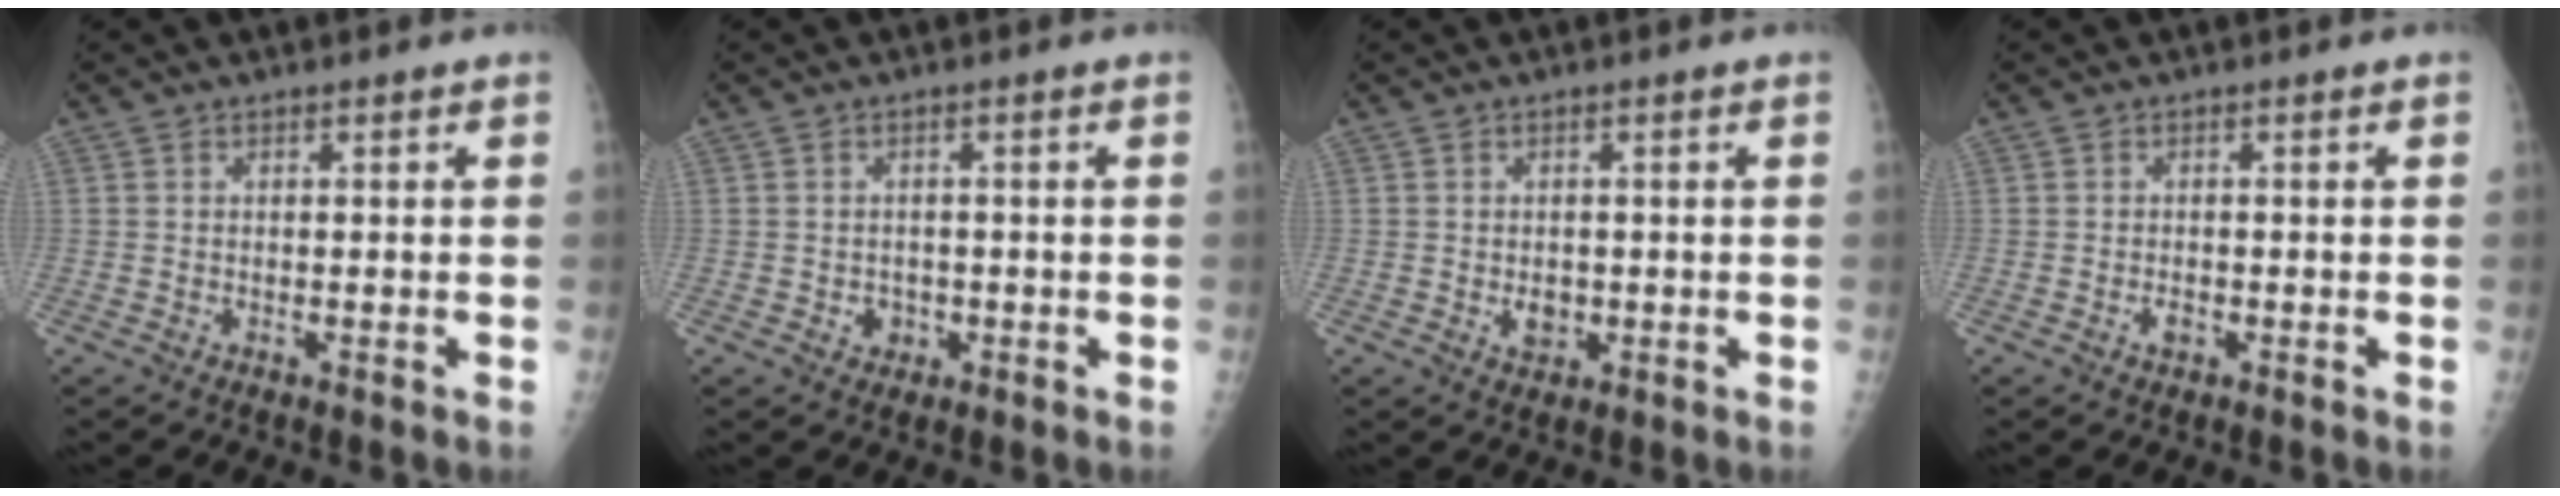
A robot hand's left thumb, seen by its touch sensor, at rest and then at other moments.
{"total": 2.4, "force": [-0.7, 2.1, 0.9], "torque": [-0.001, 0.005, -0.005]}
{"total": 2.7, "force": [-0.4, 2.1, 1.6], "torque": [-0.014, 0.000, 0.000]}
{"total": 1.4, "force": [-0.6, 0.9, 0.9], "torque": [-0.013, 0.001, -0.010]}